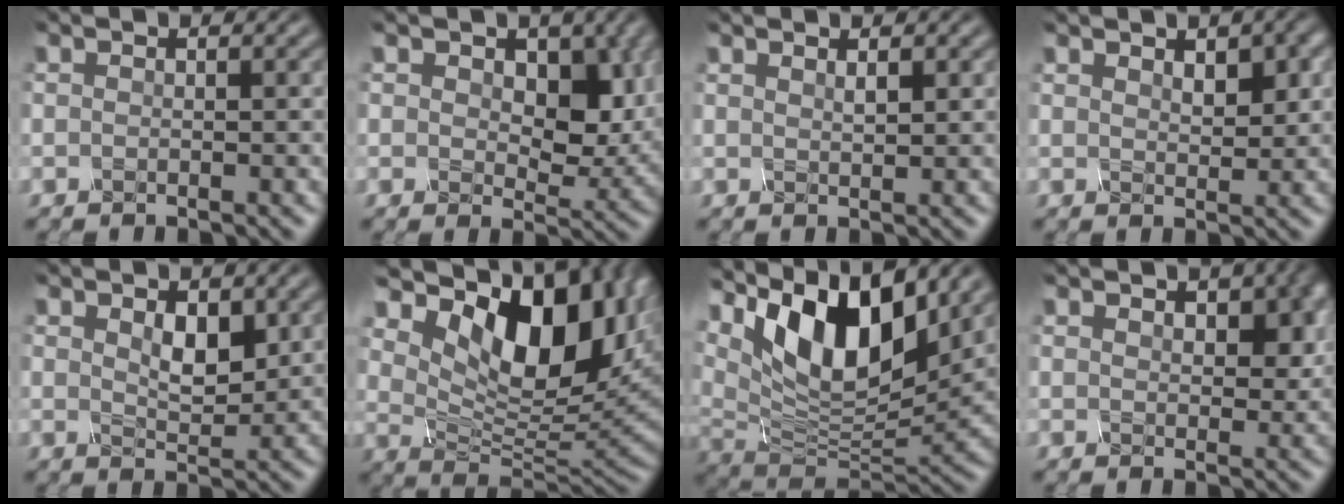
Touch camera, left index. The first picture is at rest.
{"total": 6.6, "force": [1.4, 4.2, 4.9], "torque": [-0.075, -0.011, 0.018]}
{"total": 0.9, "force": [0.7, 0.1, 0.6], "torque": [-0.013, -0.003, 0.011]}
{"total": 2.8, "force": [1.3, 1.3, 2.1], "torque": [-0.034, -0.004, 0.023]}
{"total": 2.8, "force": [0.7, 1.5, 2.2], "torque": [-0.043, -0.006, 0.014]}
{"total": 14.2, "force": [5.4, 7.6, 10.7], "torque": [-0.163, -0.004, 0.099]}
{"total": 12.3, "force": [6.2, 5.3, 9.3], "torque": [-0.164, 0.003, 0.110]}
{"total": 4.0, "force": [1.7, 2.3, 2.8], "torque": [-0.043, -0.007, 0.024]}